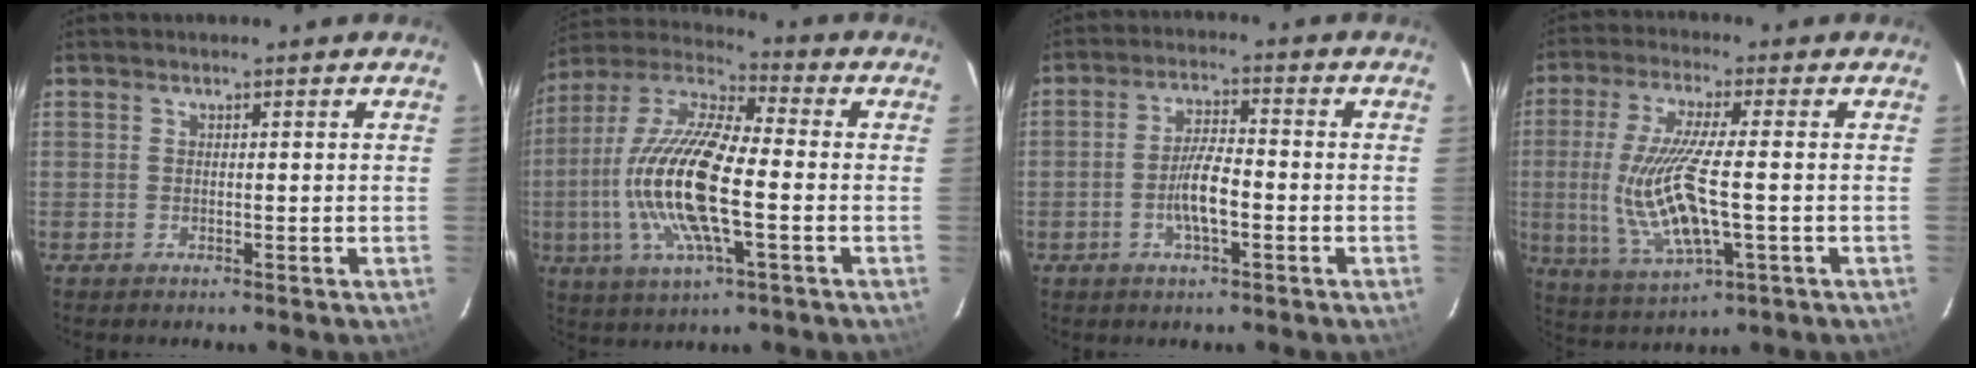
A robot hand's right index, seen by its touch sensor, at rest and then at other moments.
{"total": 19.0, "force": [-3.2, 5.3, 18.0], "torque": [-0.363, -0.004, -0.071]}
{"total": 6.3, "force": [-2.1, 1.6, 5.7], "torque": [-0.112, 0.006, -0.036]}
{"total": 14.1, "force": [-1.8, 3.1, 13.6], "torque": [-0.270, -0.017, -0.022]}